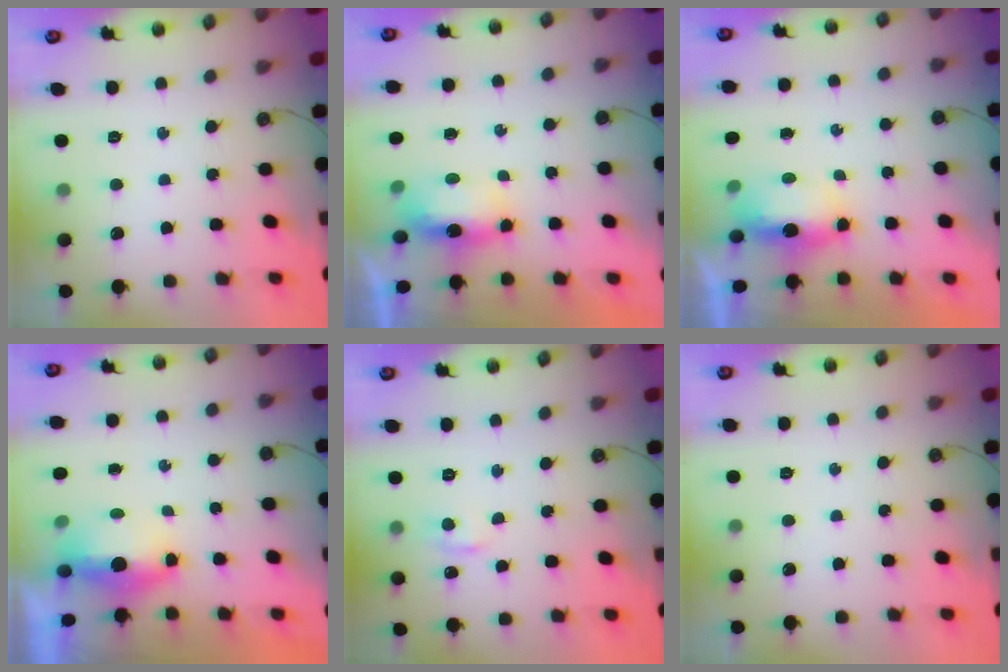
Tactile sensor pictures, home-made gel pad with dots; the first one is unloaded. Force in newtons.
{"total": 6.3, "press": 6.3, "slide": 0.4}
{"total": 7.0, "press": 6.5, "slide": 2.6}
{"total": 5.1, "press": 5.0, "slide": 1.2}
{"total": 5.4, "press": 5.4, "slide": 0.8}
{"total": 0.0}